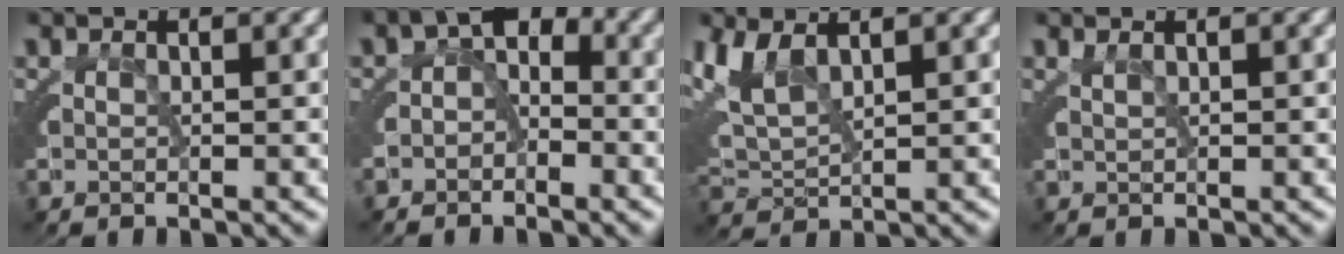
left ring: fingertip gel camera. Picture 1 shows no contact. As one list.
[{"total": 2.0, "force": [-0.3, 1.2, 1.7], "torque": [-0.010, -0.004, -0.011]}, {"total": 4.8, "force": [1.6, 3.2, 3.2], "torque": [-0.101, -0.009, 0.037]}, {"total": 1.2, "force": [0.5, -1.0, 0.0], "torque": [0.008, 0.000, 0.015]}]